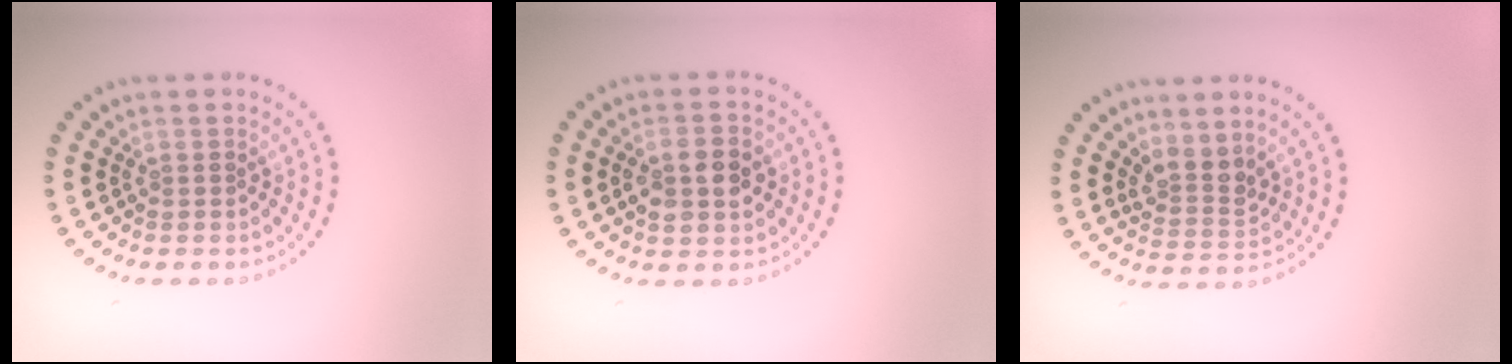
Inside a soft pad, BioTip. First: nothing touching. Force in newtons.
{"total": 3.7, "press": 3.7, "slide": 0.1}
{"total": 2.6, "press": 2.0, "slide": 1.7}